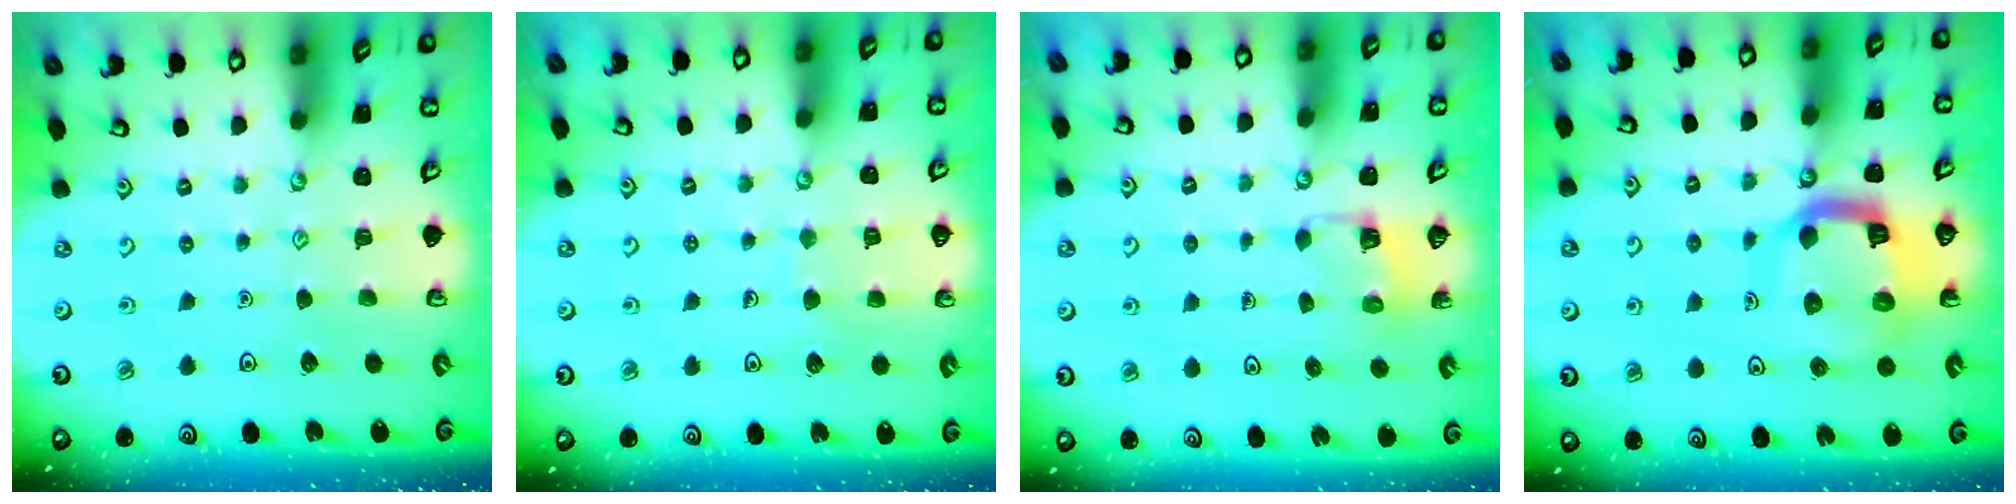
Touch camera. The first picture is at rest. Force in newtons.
{"total": 4.3, "press": 4.3, "slide": 0.3}
{"total": 2.9, "press": 2.9, "slide": 0.2}
{"total": 12.1, "press": 12.0, "slide": 1.4}